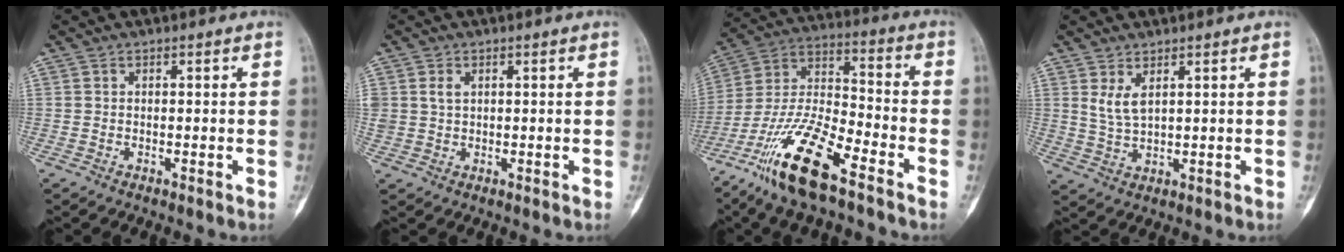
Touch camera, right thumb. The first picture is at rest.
{"total": 2.7, "force": [0.9, 2.0, 1.6], "torque": [-0.029, 0.000, 0.023]}
{"total": 17.3, "force": [-11.1, 4.6, 12.5], "torque": [-0.251, 0.060, -0.209]}
{"total": 4.1, "force": [1.9, 1.6, 3.2], "torque": [-0.064, -0.015, 0.047]}